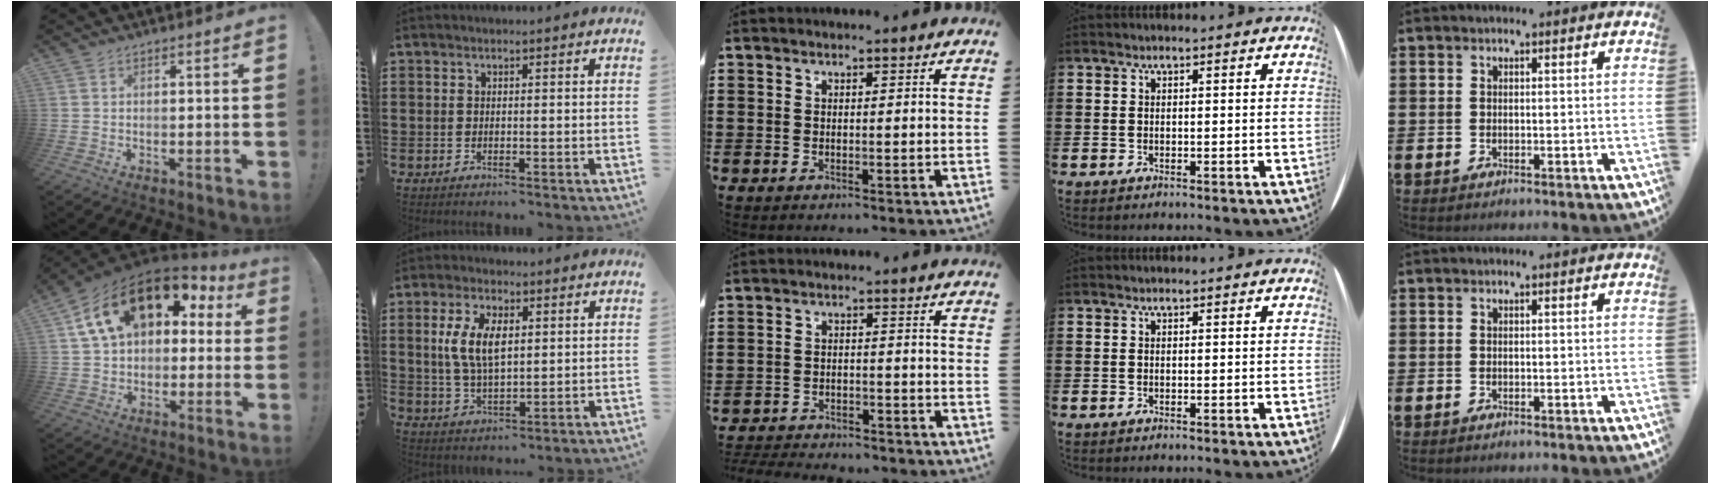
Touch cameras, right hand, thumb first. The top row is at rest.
{"thumb": {"total": 19.5, "force": [8.0, 11.9, 13.2], "torque": [-0.219, -0.025, 0.146]}, "index": {"total": 7.5, "force": [1.7, 3.8, 6.3], "torque": [-0.138, 0.009, 0.026]}, "middle": {"total": 3.7, "force": [-3.7, 0.4, 0.2], "torque": [-0.008, 0.001, -0.078]}}